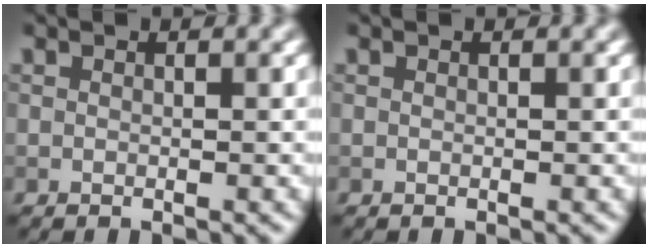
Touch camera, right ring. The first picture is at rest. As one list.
[{"total": 0.0}]